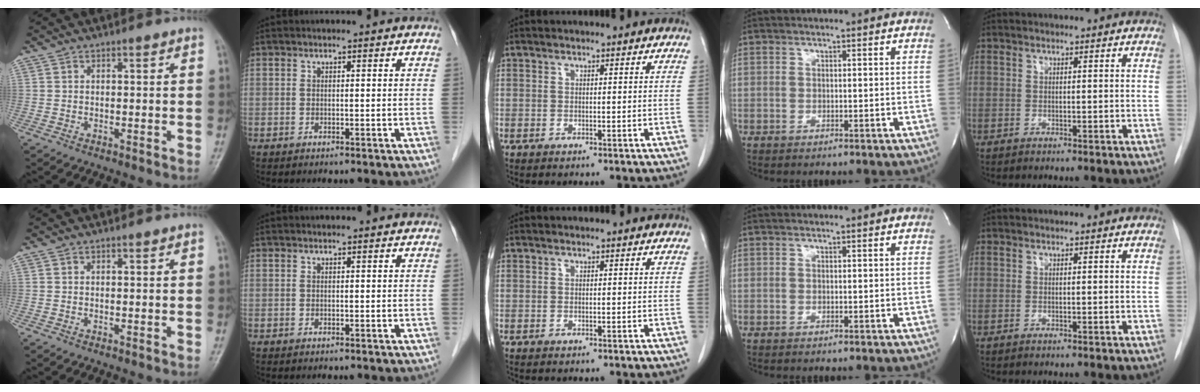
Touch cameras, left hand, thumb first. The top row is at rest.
{}